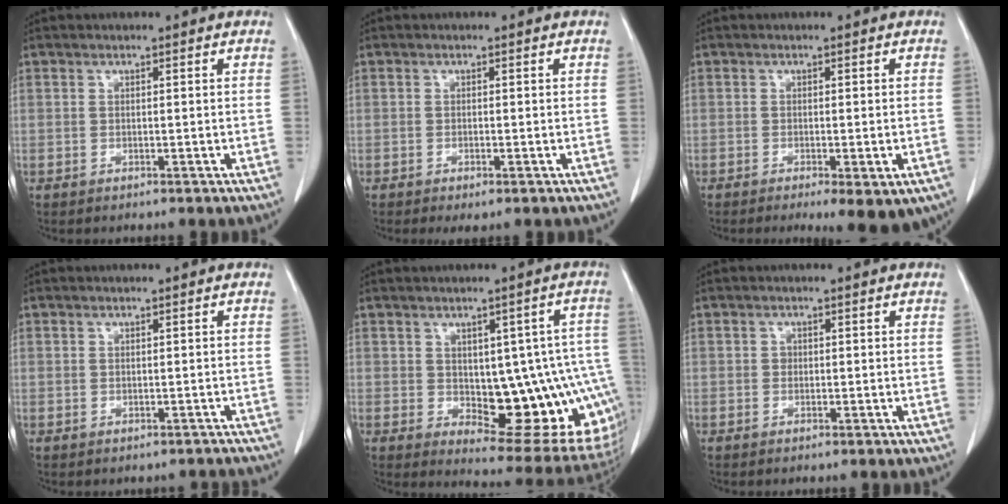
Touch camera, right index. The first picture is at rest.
{"total": 1.5, "force": [-0.9, 0.3, 1.2], "torque": [-0.022, -0.006, -0.009]}
{"total": 6.4, "force": [-3.4, 1.6, 5.1], "torque": [-0.056, -0.014, -0.045]}
{"total": 1.5, "force": [-0.9, 1.1, 0.1], "torque": [0.003, 0.010, -0.009]}
{"total": 17.5, "force": [-2.3, 6.8, 15.9], "torque": [-0.134, 0.018, -0.001]}
{"total": 0.6, "force": [0.0, 0.6, 0.2], "torque": [0.001, 0.002, -0.001]}